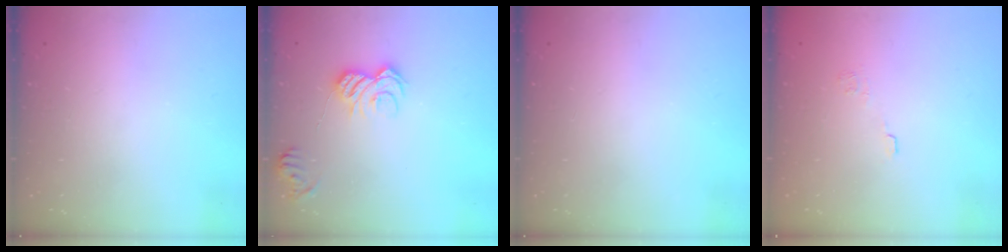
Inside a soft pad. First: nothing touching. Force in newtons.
{"total": 8.6, "press": 8.6, "slide": 0.0}
{"total": 0.0}
{"total": 6.5, "press": 6.4, "slide": 1.1}